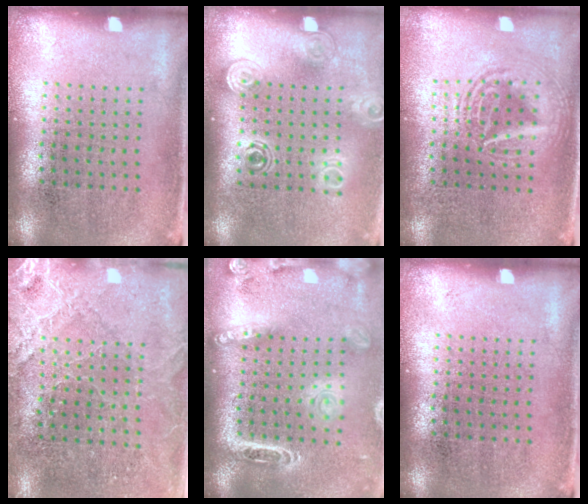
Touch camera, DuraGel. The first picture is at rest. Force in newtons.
{"total": 1.6, "press": 1.2, "slide": 1.0}
{"total": 2.9, "press": 2.9, "slide": 0.4}
{"total": 2.8, "press": 2.8, "slide": 0.2}
{"total": 2.3, "press": 1.9, "slide": 1.3}
{"total": 0.0}